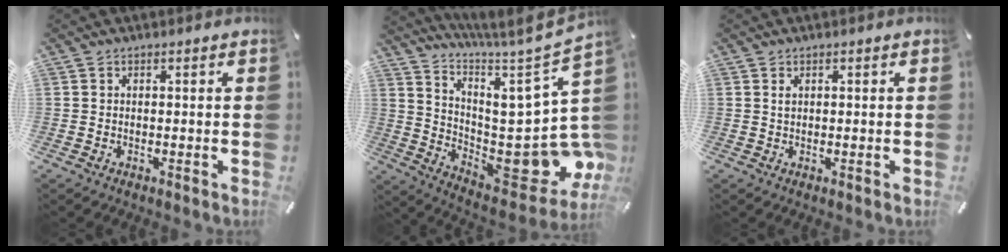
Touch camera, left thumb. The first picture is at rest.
{"total": 16.2, "force": [-1.3, 7.3, 14.4], "torque": [-0.145, -0.053, -0.024]}
{"total": 0.9, "force": [0.3, 0.3, 0.8], "torque": [-0.015, 0.000, 0.004]}